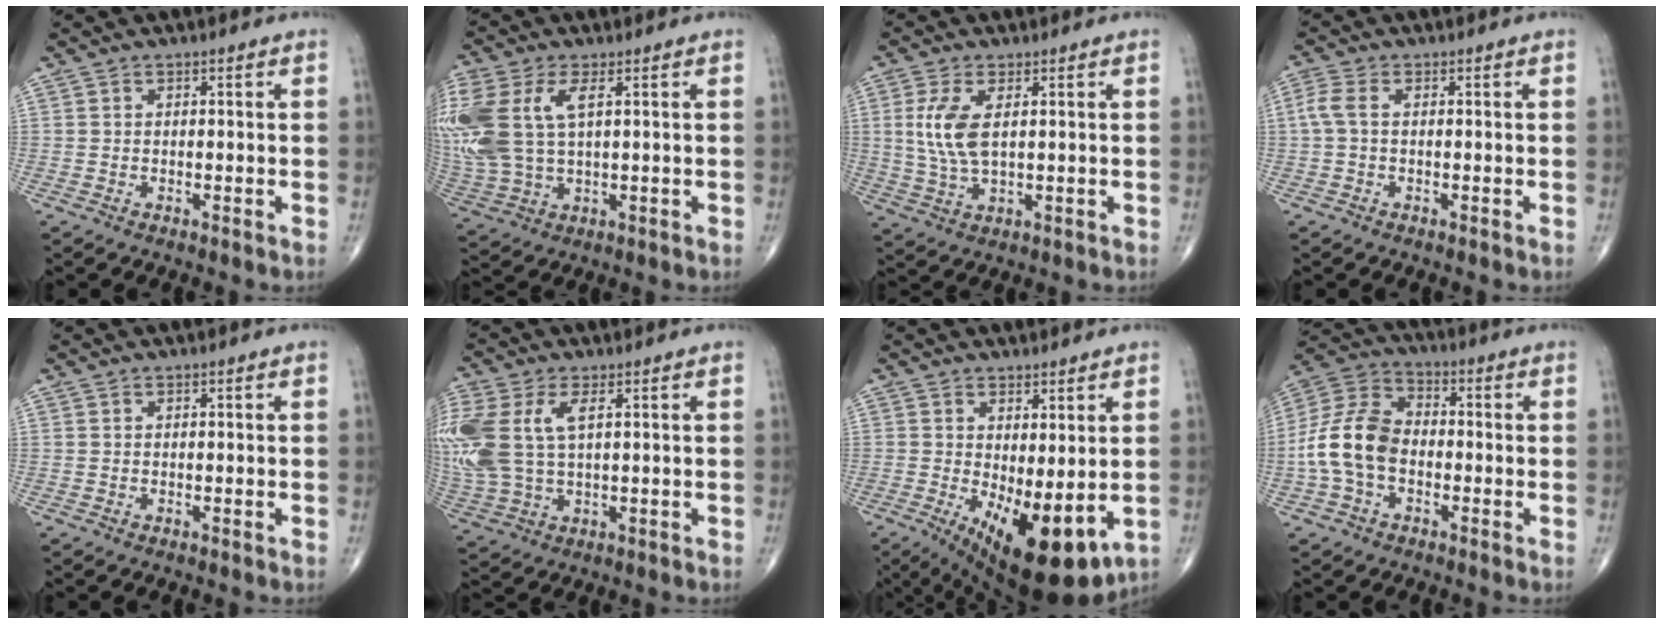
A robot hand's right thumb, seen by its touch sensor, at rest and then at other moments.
{"total": 18.2, "force": [4.2, 10.0, 14.6], "torque": [-0.381, 0.004, 0.085]}
{"total": 7.5, "force": [1.5, 3.3, 6.5], "torque": [-0.151, -0.007, 0.035]}
{"total": 3.2, "force": [0.0, 1.6, 2.7], "torque": [-0.078, 0.007, -0.005]}
{"total": 0.0}
{"total": 16.1, "force": [3.4, 8.9, 13.0], "torque": [-0.337, 0.004, 0.071]}
{"total": 14.0, "force": [-2.8, 5.6, 12.5], "torque": [-0.182, -0.030, -0.022]}
{"total": 12.3, "force": [-2.4, 8.3, 8.8], "torque": [-0.172, 0.038, -0.057]}